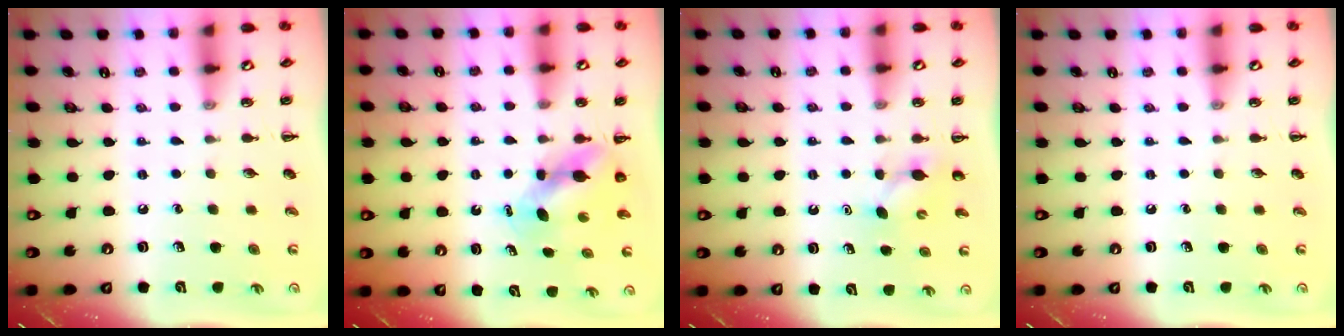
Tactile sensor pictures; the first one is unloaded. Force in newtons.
{"total": 5.7, "press": 5.7, "slide": 0.2}
{"total": 4.3, "press": 4.1, "slide": 1.3}
{"total": 0.0}